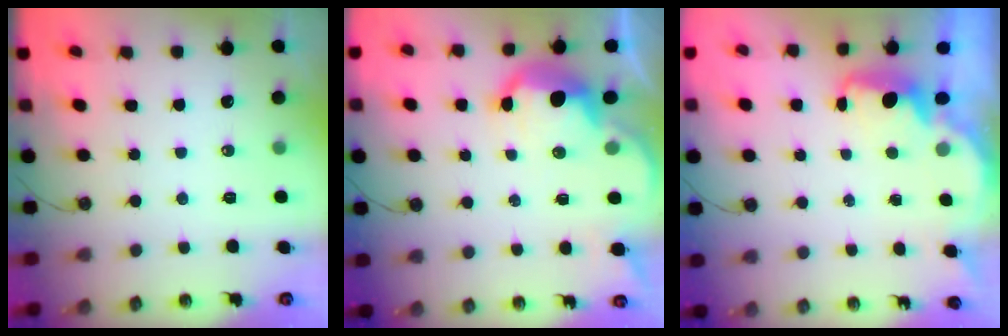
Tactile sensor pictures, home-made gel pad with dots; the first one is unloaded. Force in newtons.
{"total": 8.7, "press": 8.7, "slide": 0.9}
{"total": 2.3, "press": 2.2, "slide": 0.6}